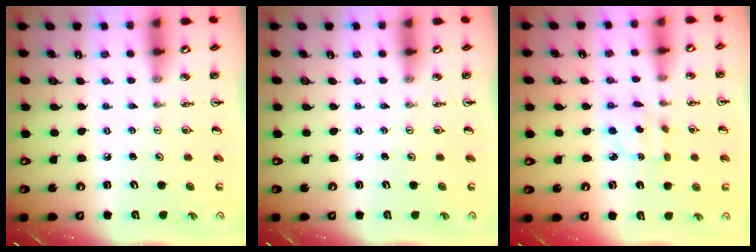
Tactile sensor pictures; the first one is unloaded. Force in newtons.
{"total": 0.0}
{"total": 2.7, "press": 2.7, "slide": 0.2}